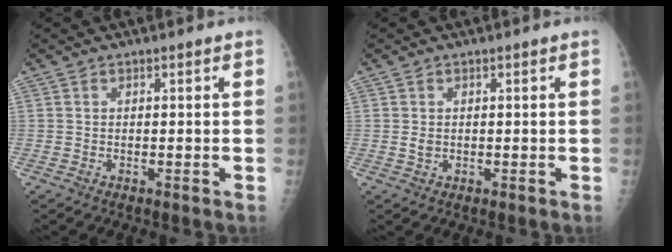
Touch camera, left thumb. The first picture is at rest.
{"total": 1.2, "force": [0.2, 1.0, 0.7], "torque": [-0.010, -0.001, 0.006]}